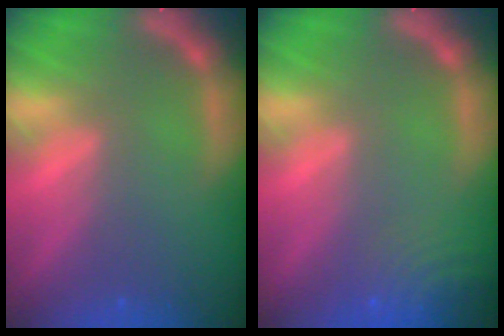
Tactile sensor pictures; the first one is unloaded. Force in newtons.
{"total": 6.5}